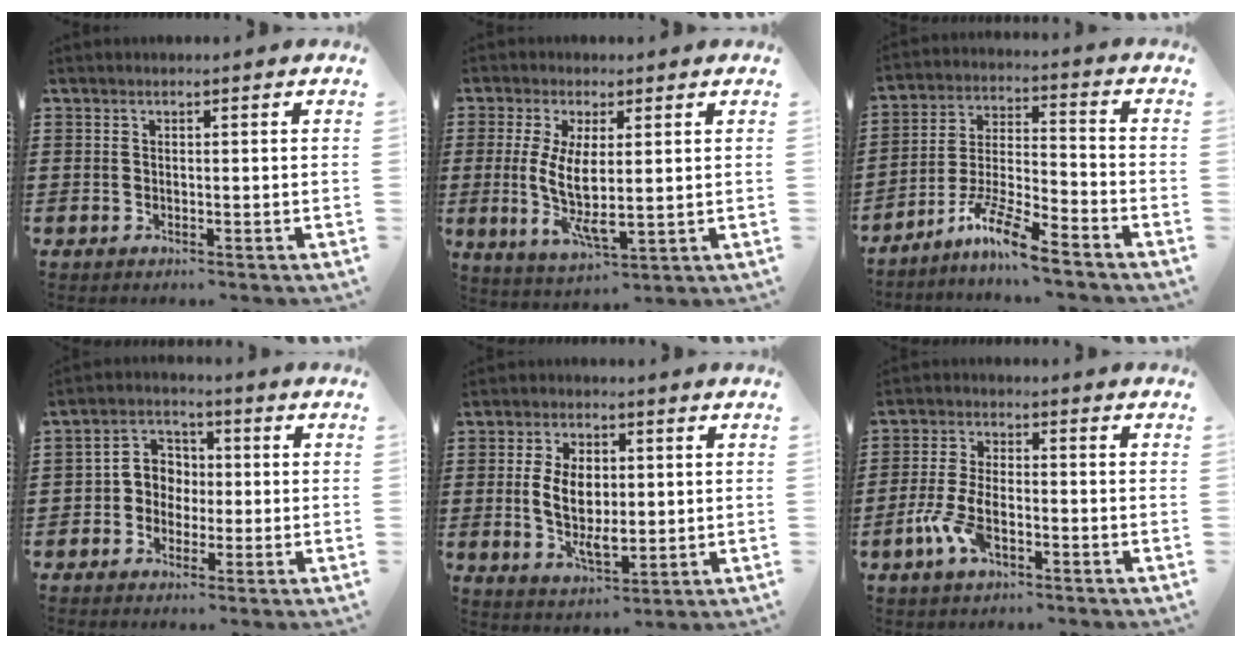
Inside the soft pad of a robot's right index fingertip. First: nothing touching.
{"total": 7.6, "force": [0.8, 2.8, 7.0], "torque": [-0.140, -0.008, 0.014]}
{"total": 9.1, "force": [-7.5, 0.6, 5.1], "torque": [-0.110, 0.003, -0.149]}
{"total": 4.6, "force": [-0.9, 4.3, 1.4], "torque": [-0.043, 0.016, -0.022]}
{"total": 7.5, "force": [0.4, 4.4, 6.0], "torque": [-0.124, 0.006, 0.004]}
{"total": 6.6, "force": [-2.9, 2.9, 5.1], "torque": [-0.129, -0.007, -0.059]}